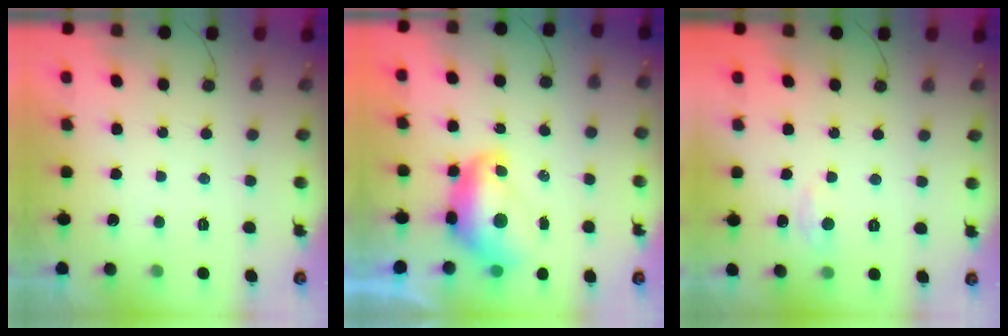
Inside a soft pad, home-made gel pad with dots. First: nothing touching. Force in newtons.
{"total": 9.2, "press": 9.2, "slide": 1.1}
{"total": 3.5, "press": 3.4, "slide": 0.4}